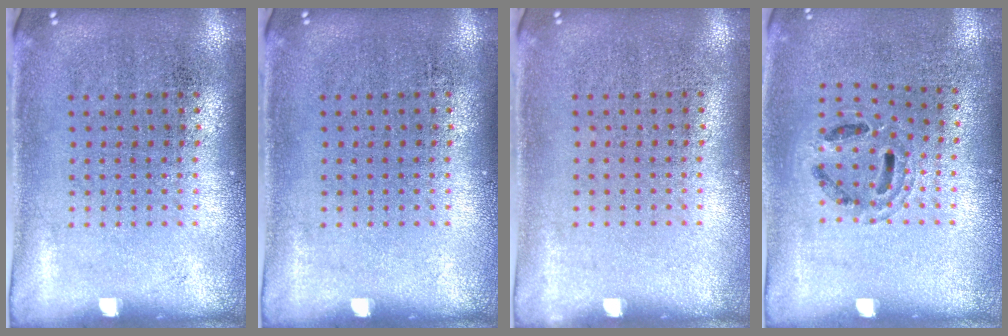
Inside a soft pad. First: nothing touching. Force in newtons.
{"total": 0.0}
{"total": 0.0}
{"total": 0.9, "press": 0.9, "slide": 0.1}